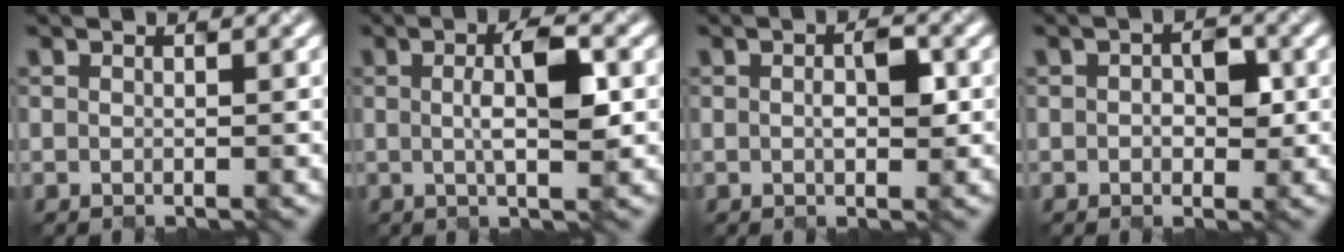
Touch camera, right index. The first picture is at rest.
{"total": 4.0, "force": [-0.2, 0.5, 4.0], "torque": [-0.078, 0.003, 0.014]}
{"total": 2.0, "force": [-0.1, 0.6, 1.9], "torque": [-0.042, -0.003, 0.015]}
{"total": 2.2, "force": [-0.1, 1.4, 1.7], "torque": [-0.036, 0.005, 0.013]}